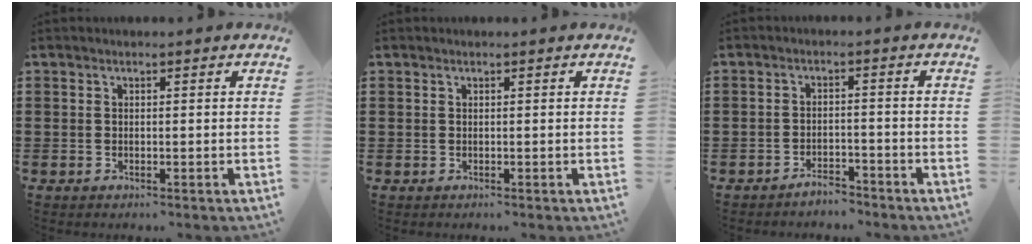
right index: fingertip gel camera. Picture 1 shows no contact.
{"total": 0.0}
{"total": 3.0, "force": [-2.9, 0.4, 0.3], "torque": [-0.011, 0.002, -0.059]}